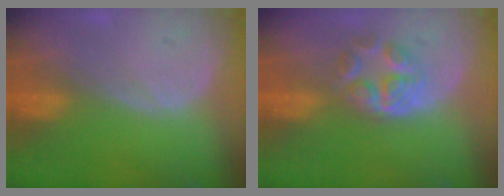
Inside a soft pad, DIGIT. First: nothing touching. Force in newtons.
{"total": 6.3, "press": 5.3, "slide": 3.4}